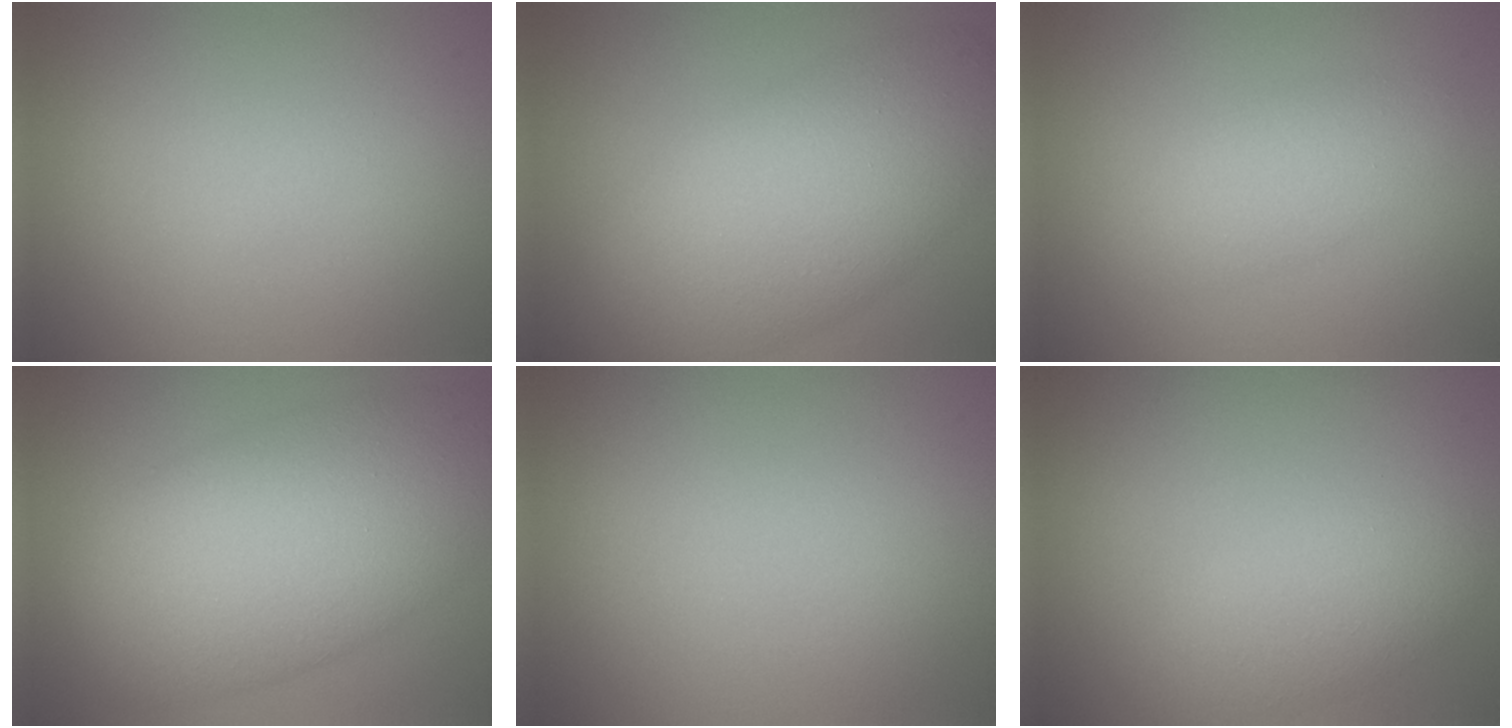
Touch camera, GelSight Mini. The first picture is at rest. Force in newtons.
{"total": 9.4, "press": 9.4, "slide": 0.4}
{"total": 2.6, "press": 2.6, "slide": 0.0}
{"total": 11.8, "press": 11.8, "slide": 0.3}
{"total": 0.0}
{"total": 3.2, "press": 3.1, "slide": 0.3}